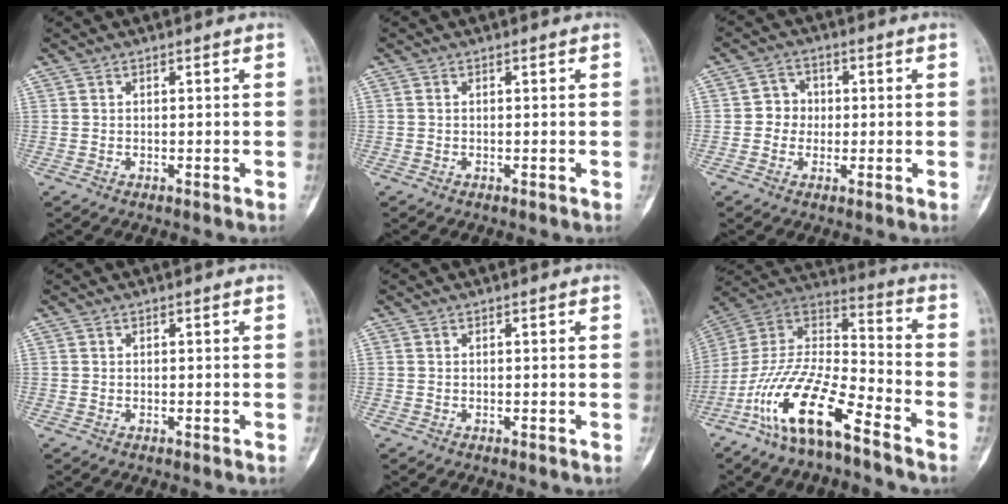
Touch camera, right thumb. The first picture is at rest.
{"total": 0.0}
{"total": 4.5, "force": [-0.1, 4.2, 1.6], "torque": [0.005, 0.011, -0.008]}
{"total": 0.0}
{"total": 0.0}
{"total": 18.0, "force": [-11.3, 5.2, 13.1], "torque": [-0.251, 0.072, -0.216]}